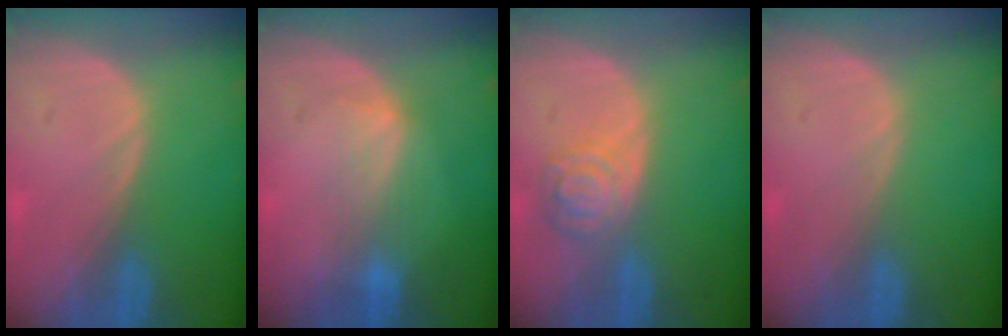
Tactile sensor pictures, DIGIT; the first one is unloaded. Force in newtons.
{"total": 3.2, "press": 3.2, "slide": 0.4}
{"total": 5.3, "press": 4.8, "slide": 2.3}
{"total": 0.0}